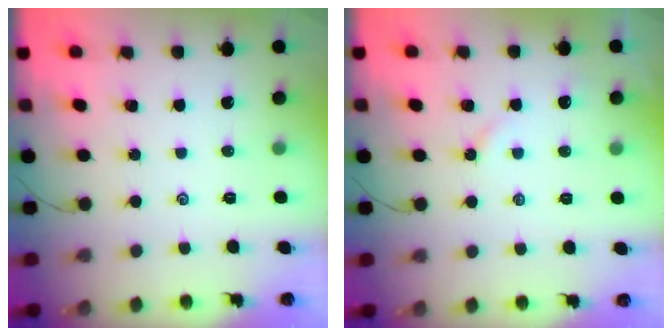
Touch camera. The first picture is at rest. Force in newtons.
{"total": 4.6, "press": 4.5, "slide": 0.5}